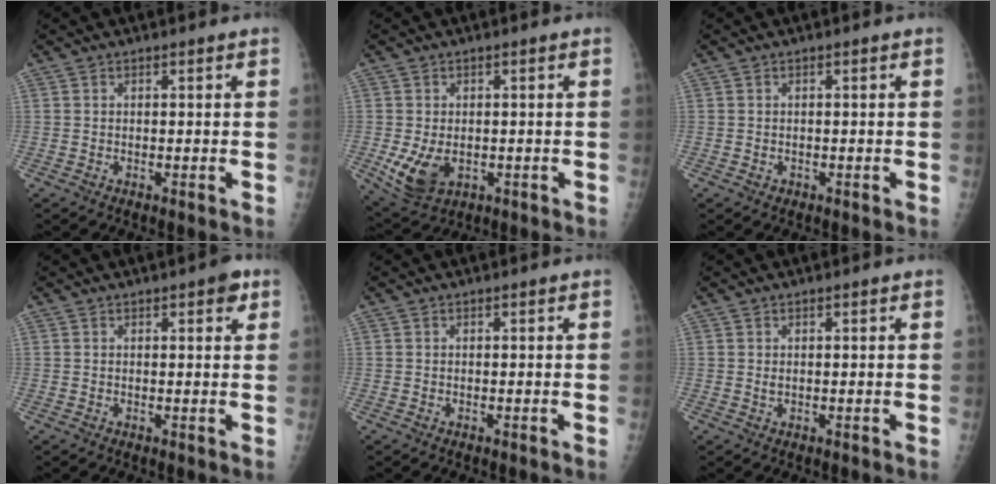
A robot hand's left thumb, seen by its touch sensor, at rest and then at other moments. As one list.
[{"total": 7.3, "force": [-1.5, 4.8, 5.2], "torque": [-0.095, -0.003, -0.013]}, {"total": 0.7, "force": [-0.3, 0.6, 0.2], "torque": [-0.001, 0.005, -0.003]}, {"total": 2.9, "force": [1.5, 1.1, 2.2], "torque": [-0.019, -0.002, 0.013]}, {"total": 0.0}, {"total": 0.9, "force": [0.3, 0.4, 0.8], "torque": [-0.013, 0.003, 0.009]}]